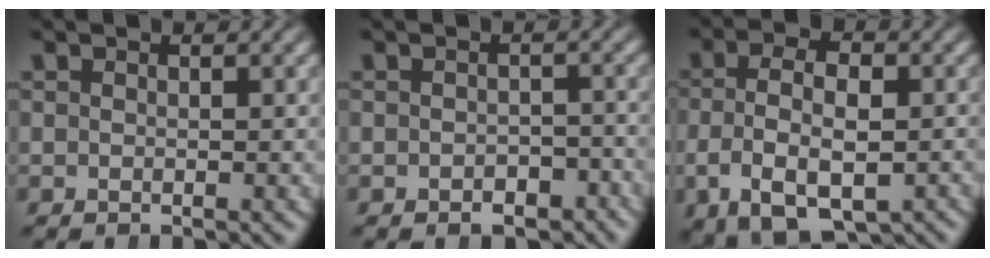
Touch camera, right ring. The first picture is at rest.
{"total": 1.8, "force": [-1.7, 0.6, 0.1], "torque": [0.008, -0.004, -0.029]}
{"total": 8.4, "force": [-2.6, 5.3, 5.9], "torque": [-0.119, -0.028, -0.025]}